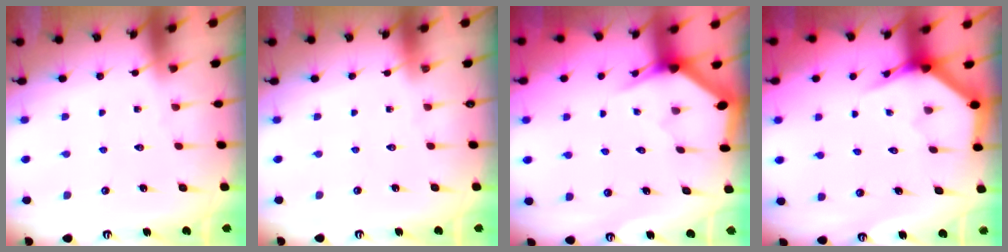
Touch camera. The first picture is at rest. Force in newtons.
{"total": 0.0}
{"total": 3.1, "press": 3.1, "slide": 0.2}
{"total": 4.0, "press": 4.0, "slide": 0.2}